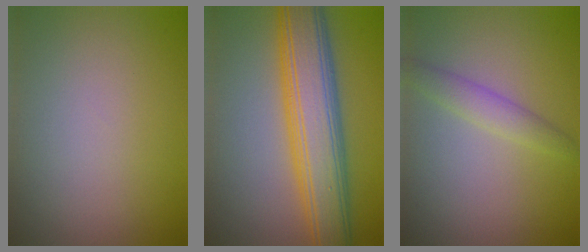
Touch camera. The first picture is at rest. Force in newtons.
{"total": 9.0, "press": 9.0, "slide": 0.3}
{"total": 2.0, "press": 2.0, "slide": 0.1}